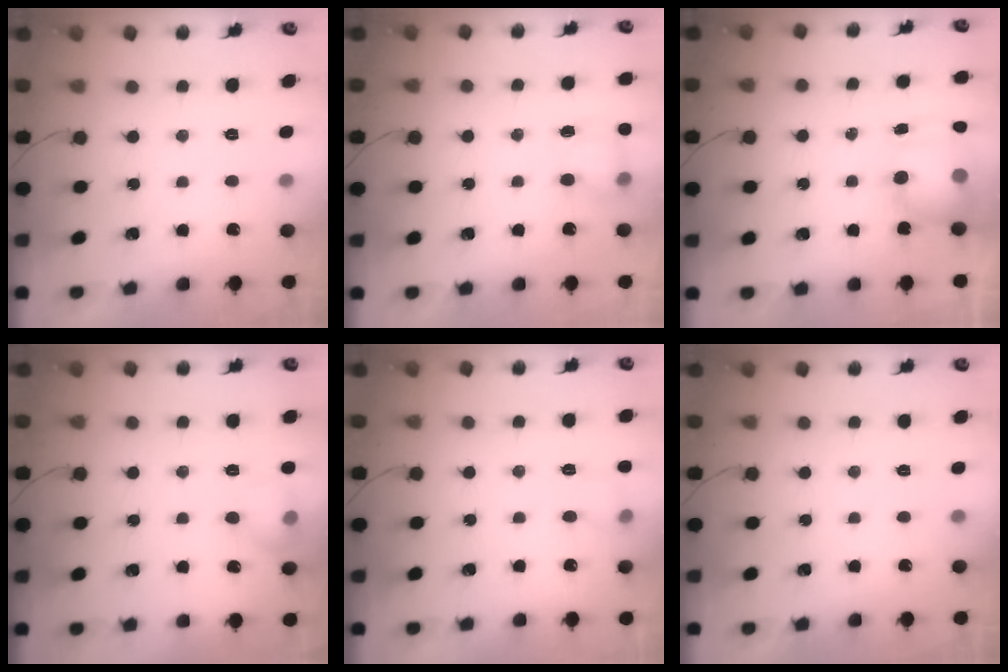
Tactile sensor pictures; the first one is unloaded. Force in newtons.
{"total": 5.1, "press": 5.0, "slide": 0.8}
{"total": 7.3, "press": 7.3, "slide": 0.9}
{"total": 7.5, "press": 7.4, "slide": 1.1}
{"total": 4.7, "press": 4.5, "slide": 1.5}
{"total": 0.0}